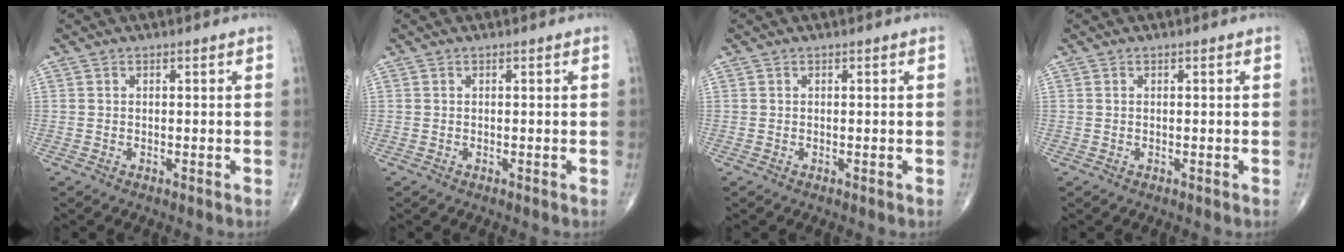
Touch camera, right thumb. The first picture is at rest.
{"total": 0.0}
{"total": 0.0}
{"total": 0.0}